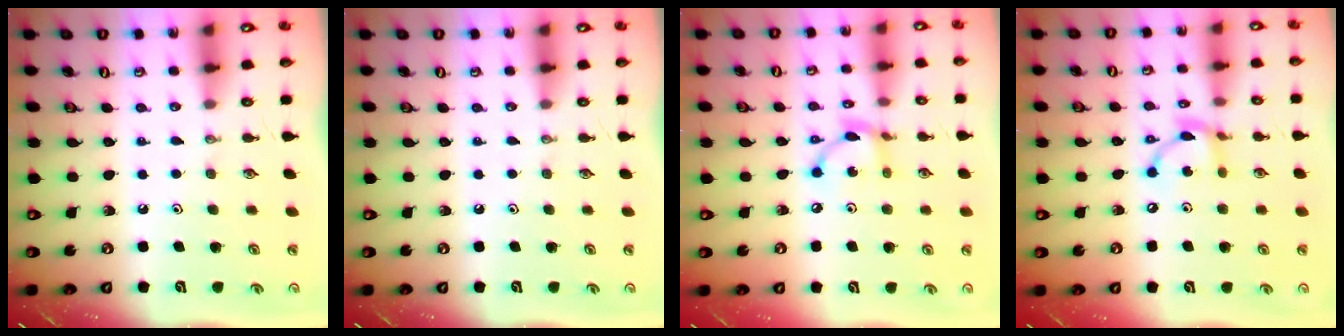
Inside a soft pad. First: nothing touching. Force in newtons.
{"total": 0.0}
{"total": 7.9, "press": 7.9, "slide": 0.2}
{"total": 11.1, "press": 11.1, "slide": 0.6}